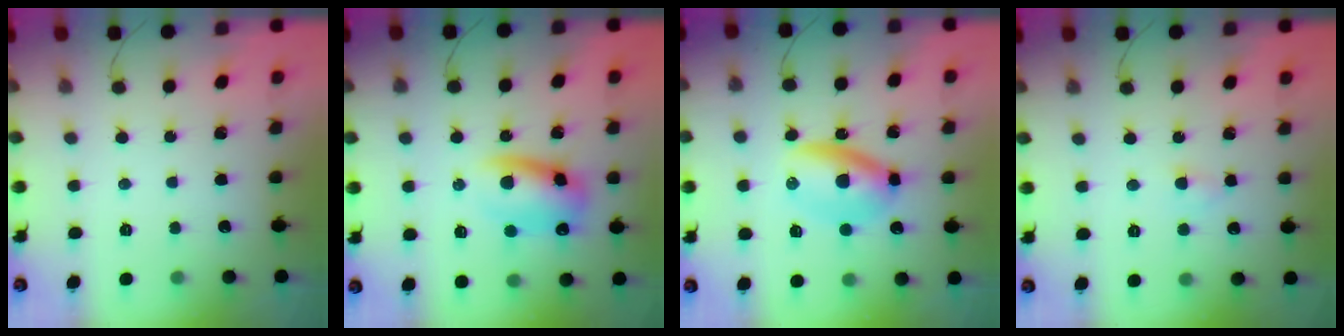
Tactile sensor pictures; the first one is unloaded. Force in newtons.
{"total": 11.2, "press": 11.0, "slide": 1.9}
{"total": 7.0, "press": 6.8, "slide": 1.6}
{"total": 2.7, "press": 2.5, "slide": 0.9}